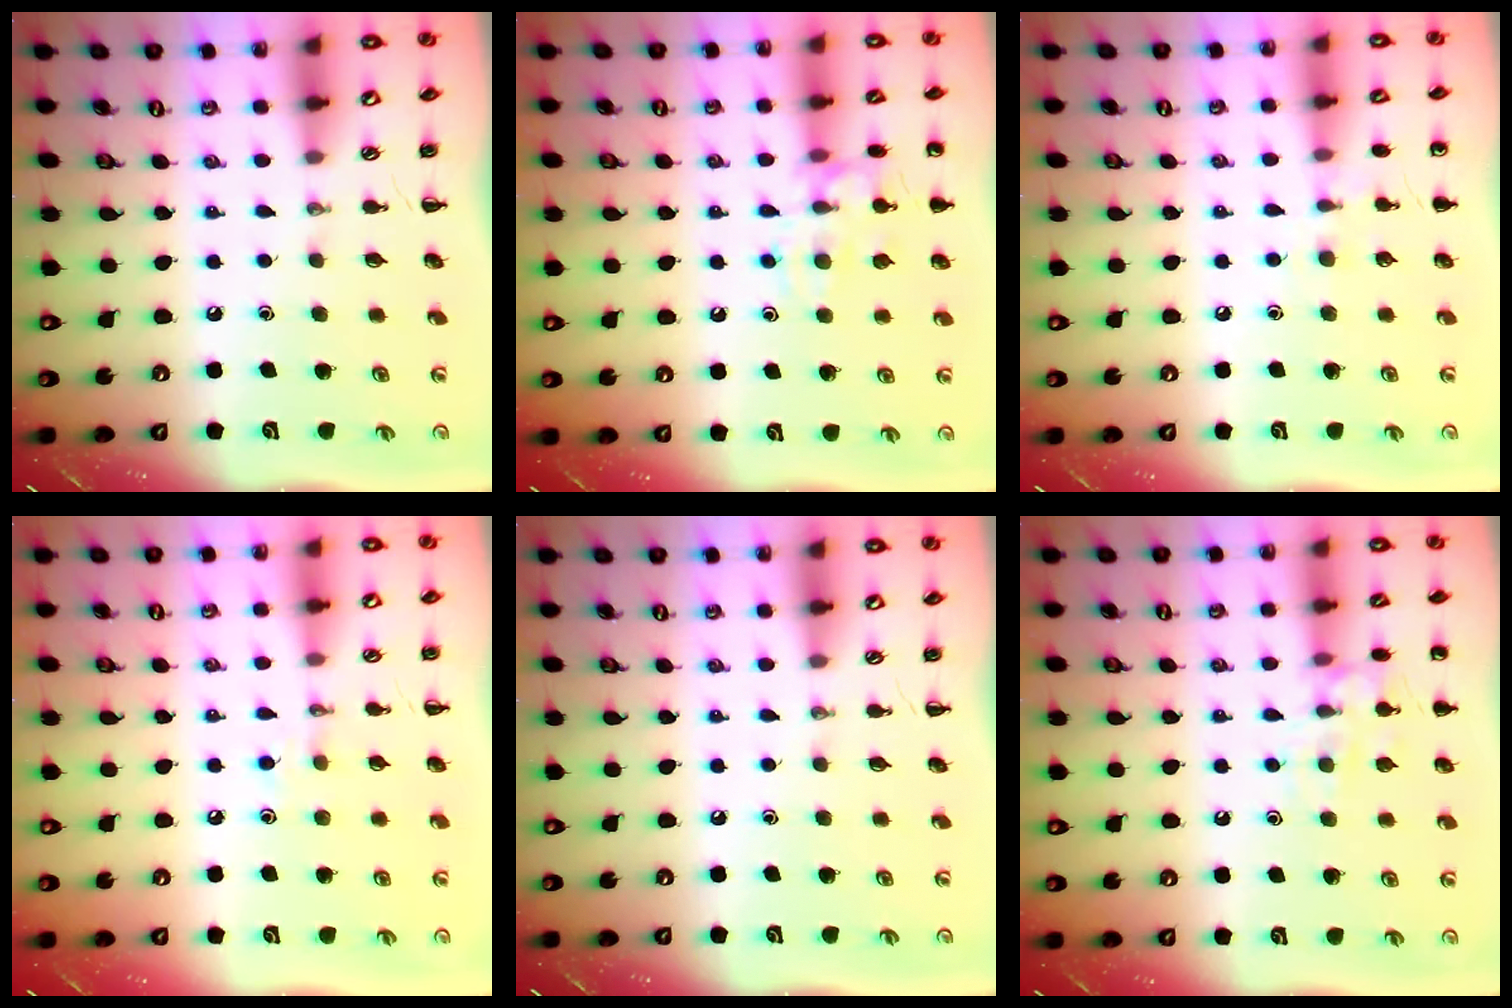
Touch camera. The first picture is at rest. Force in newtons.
{"total": 12.7, "press": 12.6, "slide": 0.8}
{"total": 5.9, "press": 5.6, "slide": 1.9}
{"total": 4.9, "press": 4.7, "slide": 1.4}
{"total": 0.0}
{"total": 10.4, "press": 10.3, "slide": 0.5}